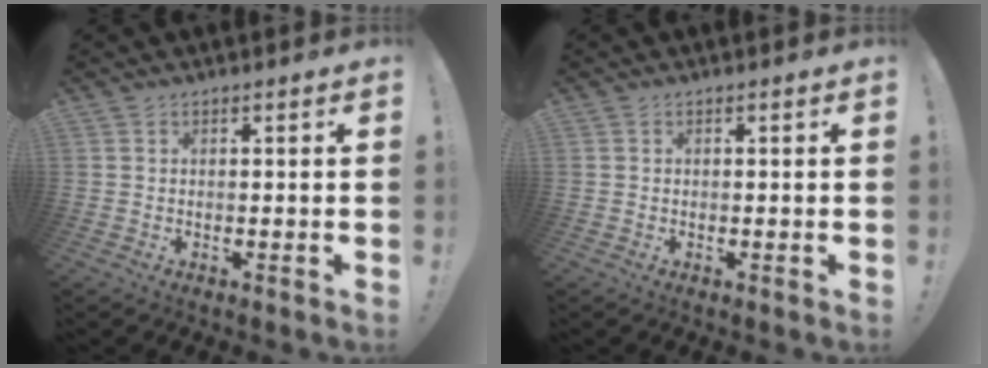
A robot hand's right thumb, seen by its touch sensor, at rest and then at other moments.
{"total": 0.0}